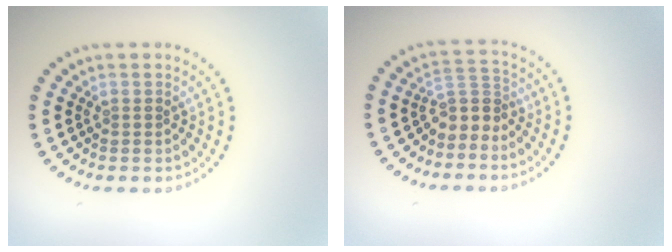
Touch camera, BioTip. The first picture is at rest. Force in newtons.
{"total": 2.5, "press": 1.7, "slide": 1.9}